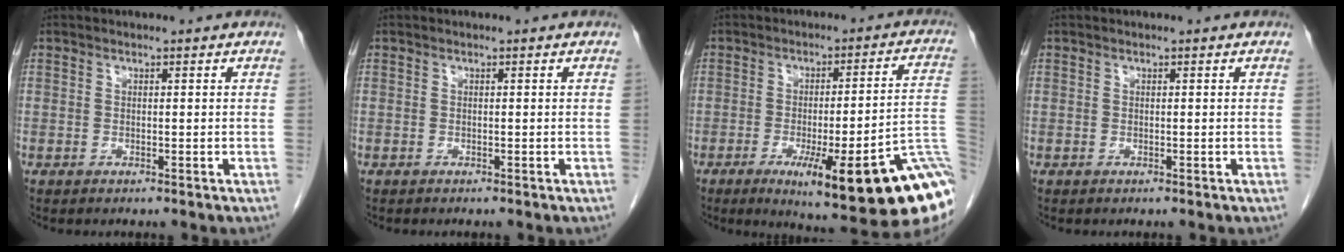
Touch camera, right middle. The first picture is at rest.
{"total": 0.0}
{"total": 22.9, "force": [-10.4, 2.7, 20.2], "torque": [-0.165, -0.009, -0.142]}
{"total": 0.0}